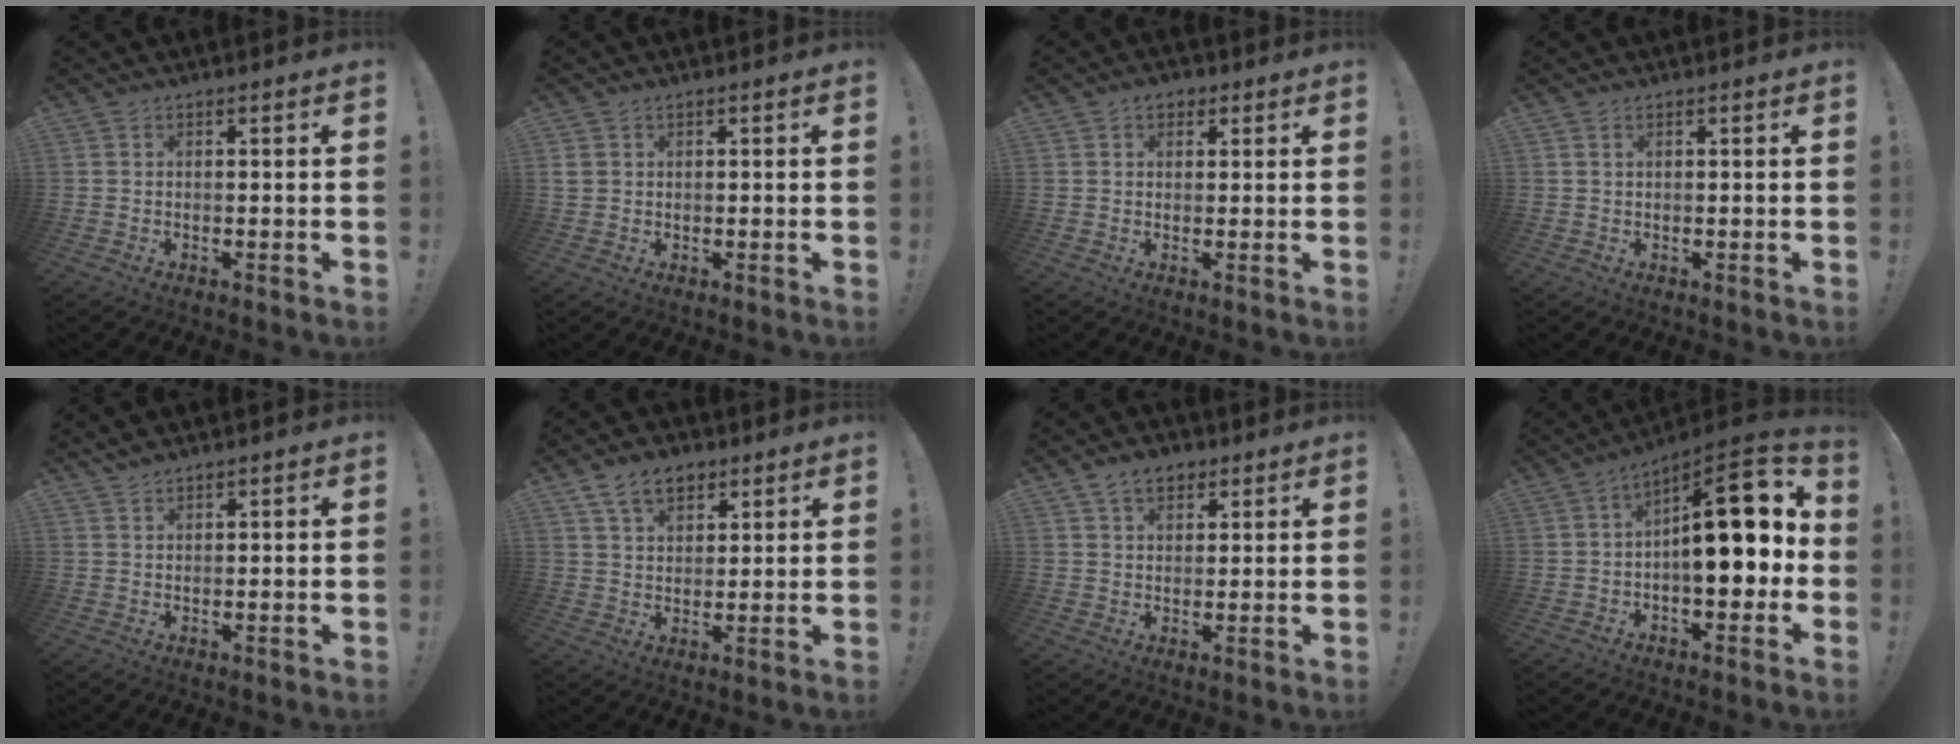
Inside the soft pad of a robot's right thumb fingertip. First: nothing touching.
{"total": 1.9, "force": [0.8, 1.6, 0.7], "torque": [-0.005, 0.000, 0.014]}
{"total": 3.1, "force": [1.3, 2.4, 1.3], "torque": [-0.013, -0.003, 0.023]}
{"total": 0.7, "force": [0.4, 0.3, 0.5], "torque": [-0.007, 0.000, 0.006]}
{"total": 1.7, "force": [1.7, 0.3, 0.0], "torque": [0.006, -0.009, 0.030]}
{"total": 9.2, "force": [5.6, 5.8, 4.5], "torque": [-0.081, -0.014, 0.109]}
{"total": 6.2, "force": [3.9, 3.9, 2.8], "torque": [-0.041, -0.012, 0.071]}
{"total": 19.0, "force": [2.3, 8.2, 17.0], "torque": [-0.221, -0.012, 0.039]}